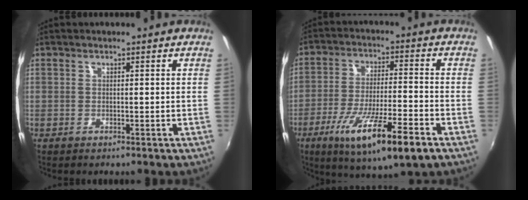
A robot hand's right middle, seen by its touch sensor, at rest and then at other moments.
{"total": 16.9, "force": [-9.0, 2.6, 14.0], "torque": [-0.259, -0.042, -0.150]}